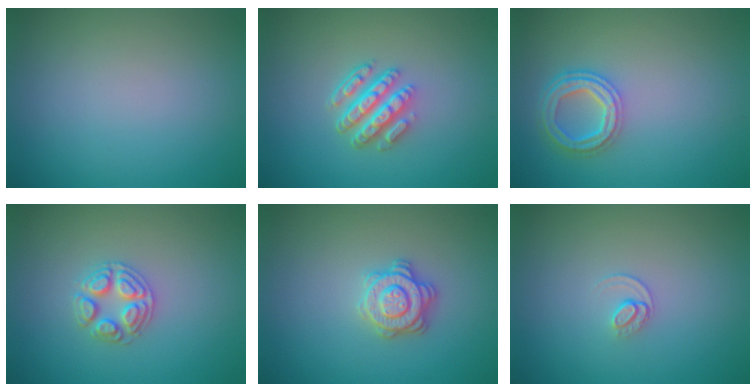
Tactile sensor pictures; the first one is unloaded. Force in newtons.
{"total": 4.6, "press": 3.2, "slide": 3.3}
{"total": 3.9, "press": 3.1, "slide": 2.4}
{"total": 2.6, "press": 2.6, "slide": 0.2}
{"total": 2.9, "press": 2.9, "slide": 0.4}
{"total": 1.0, "press": 0.6, "slide": 0.8}